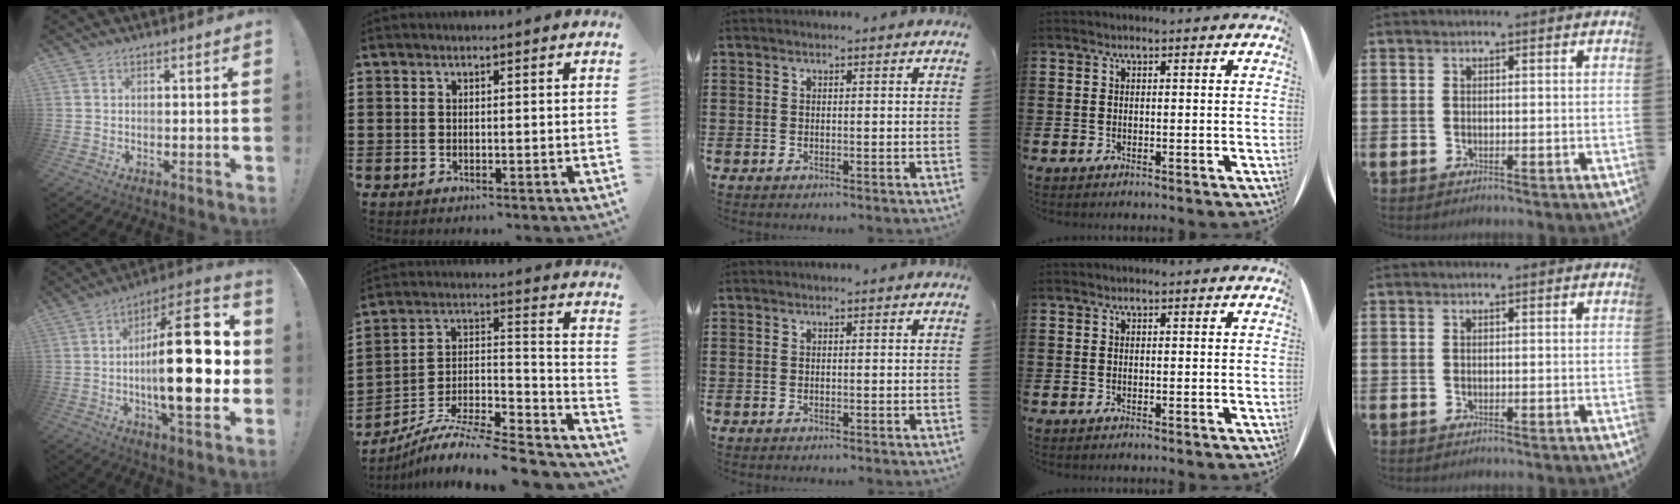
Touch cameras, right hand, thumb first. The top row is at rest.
{"thumb": {"total": 25.7, "force": [-1.0, 8.1, 24.4], "torque": [-0.391, 0.001, -0.020]}, "index": {"total": 8.4, "force": [-7.2, 1.6, 4.0], "torque": [-0.072, 0.003, -0.144]}}